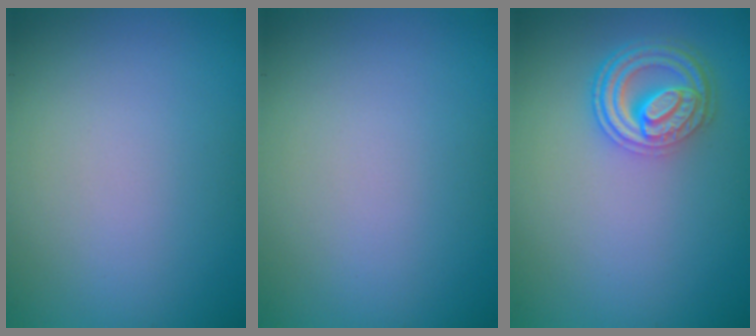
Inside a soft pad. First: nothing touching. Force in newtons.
{"total": 0.0}
{"total": 4.5, "press": 3.7, "slide": 2.5}